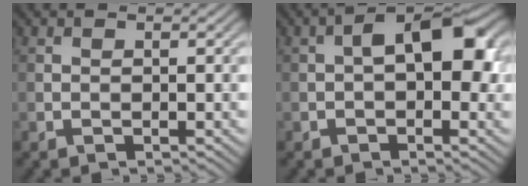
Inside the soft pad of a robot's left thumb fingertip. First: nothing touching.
{"total": 7.5, "force": [0.4, 3.8, 6.5], "torque": [-0.090, 0.015, -0.003]}